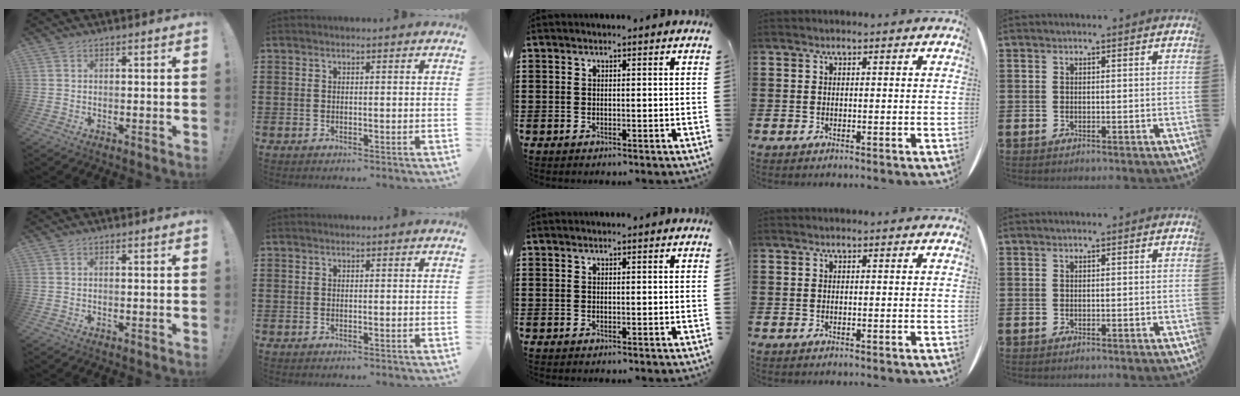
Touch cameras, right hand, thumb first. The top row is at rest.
{}